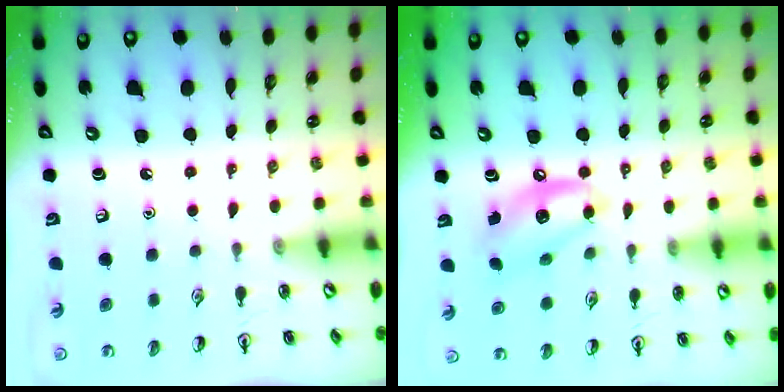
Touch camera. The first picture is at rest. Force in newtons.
{"total": 11.7, "press": 11.4, "slide": 2.6}